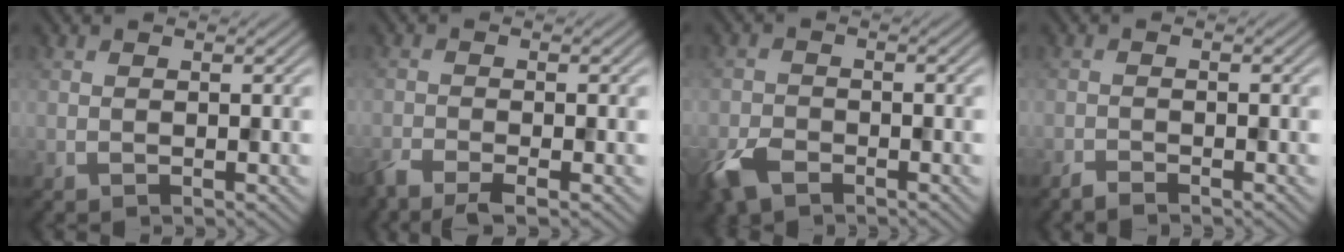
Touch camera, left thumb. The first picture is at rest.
{"total": 4.0, "force": [-3.2, 0.5, 2.3], "torque": [-0.049, -0.012, -0.064]}
{"total": 4.5, "force": [-3.1, 2.2, 2.5], "torque": [-0.059, -0.010, -0.067]}
{"total": 1.7, "force": [-1.6, 0.0, 0.5], "torque": [-0.011, -0.002, -0.034]}